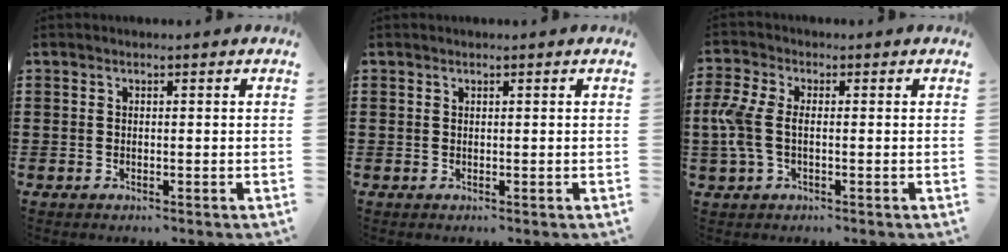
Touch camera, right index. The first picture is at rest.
{"total": 0.0}
{"total": 5.6, "force": [-0.6, 2.9, 4.8], "torque": [-0.136, -0.011, -0.023]}